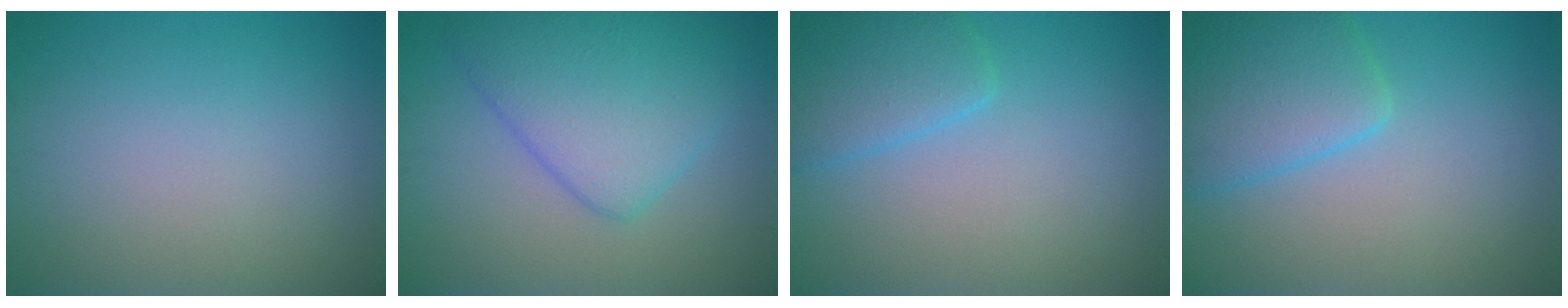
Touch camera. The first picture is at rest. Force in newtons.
{"total": 6.7, "press": 6.7, "slide": 0.2}
{"total": 3.7, "press": 3.6, "slide": 0.2}
{"total": 5.2, "press": 5.2, "slide": 0.3}